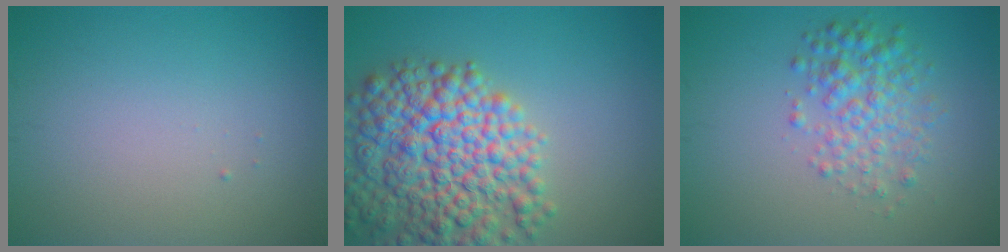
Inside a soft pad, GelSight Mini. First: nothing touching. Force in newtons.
{"total": 10.3, "press": 10.3, "slide": 0.5}
{"total": 3.7, "press": 3.7, "slide": 0.0}